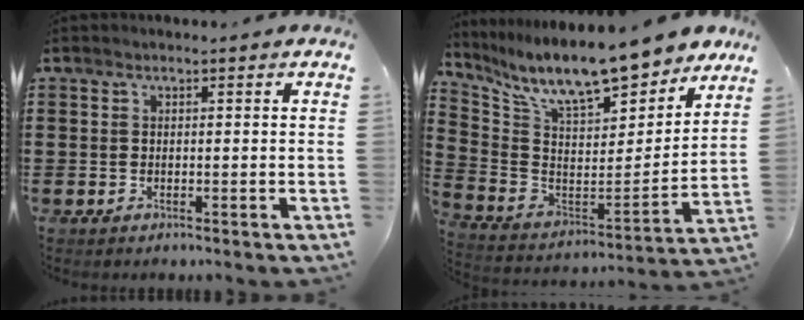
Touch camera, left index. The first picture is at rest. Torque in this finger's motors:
{"motor_torque": [2.08, 0.05, 1.05, 0.21]}